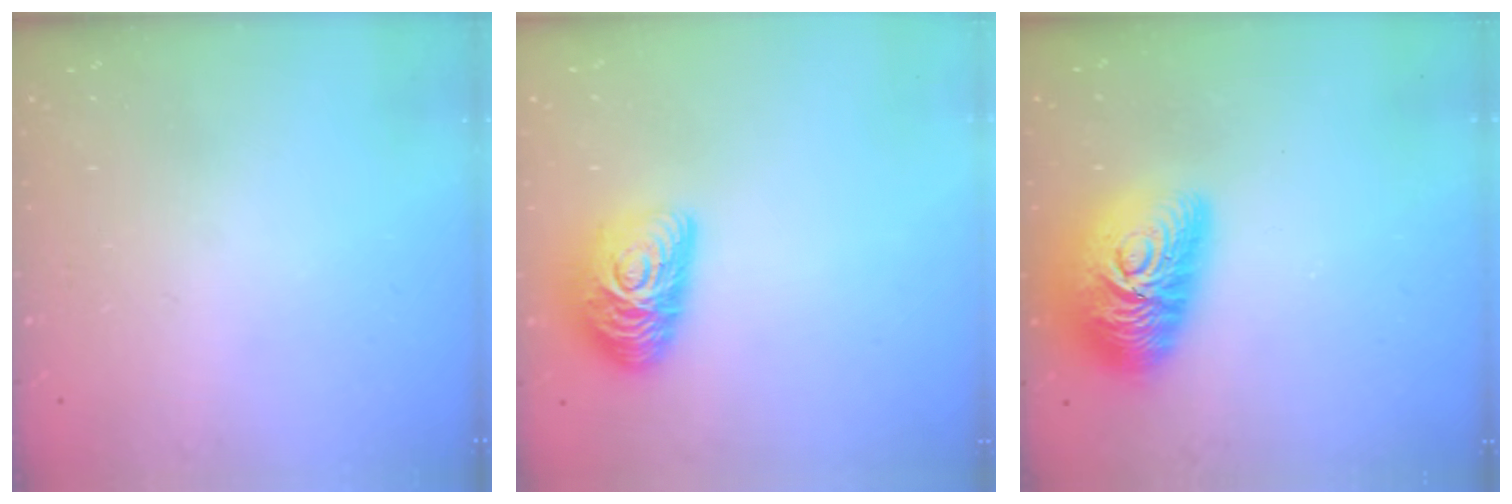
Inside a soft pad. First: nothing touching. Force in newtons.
{"total": 13.8, "press": 13.8, "slide": 0.4}
{"total": 18.4, "press": 18.4, "slide": 1.1}